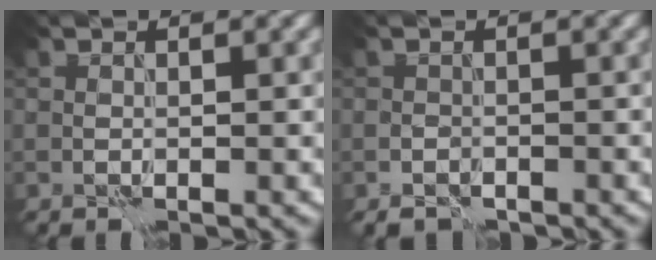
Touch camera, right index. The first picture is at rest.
{"total": 1.6, "force": [-1.4, 0.7, 0.4], "torque": [-0.009, -0.001, -0.026]}